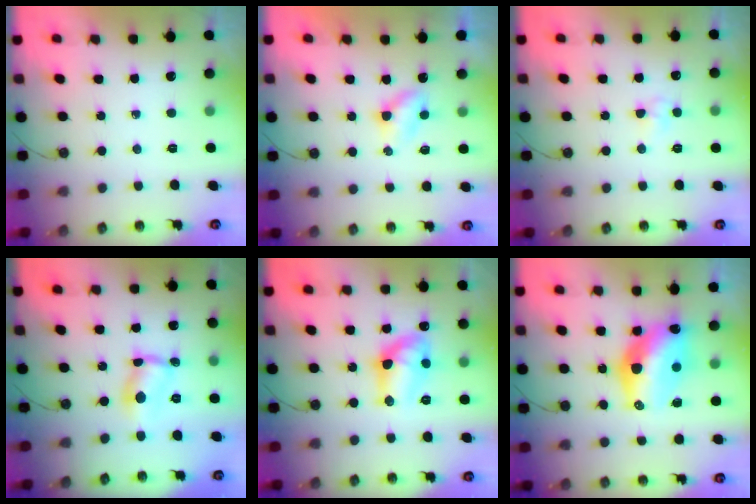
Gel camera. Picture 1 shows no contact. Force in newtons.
{"total": 3.8, "press": 3.8, "slide": 0.5}
{"total": 3.4, "press": 3.4, "slide": 0.4}
{"total": 5.1, "press": 5.1, "slide": 0.3}
{"total": 12.2, "press": 12.2, "slide": 0.7}
{"total": 13.8, "press": 13.7, "slide": 1.6}